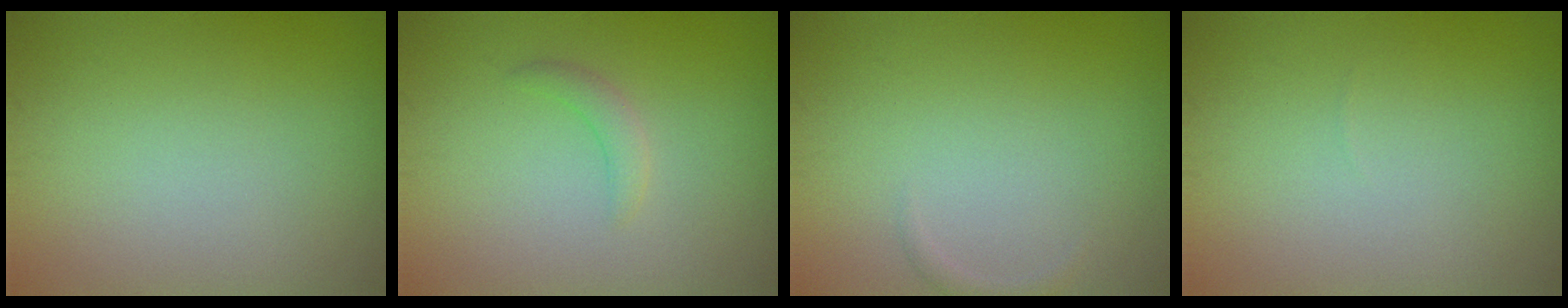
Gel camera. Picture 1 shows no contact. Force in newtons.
{"total": 1.4, "press": 1.4, "slide": 0.1}
{"total": 0.7, "press": 0.7, "slide": 0.0}
{"total": 0.0}